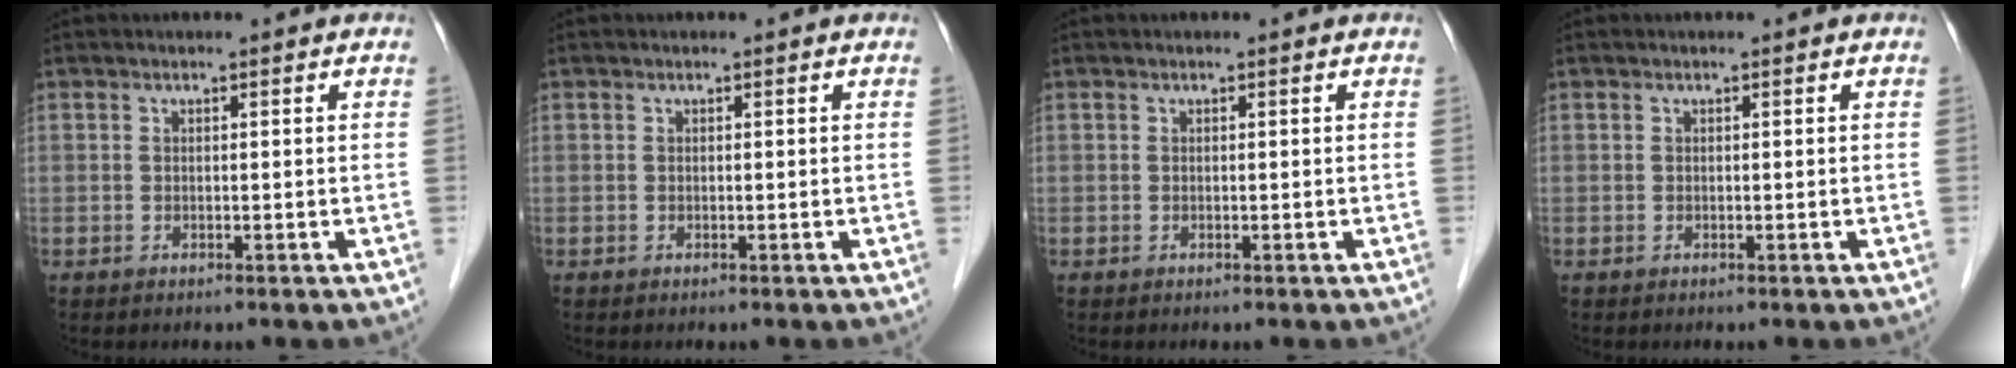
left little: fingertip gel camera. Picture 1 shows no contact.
{"total": 0.0}
{"total": 0.0}
{"total": 0.0}